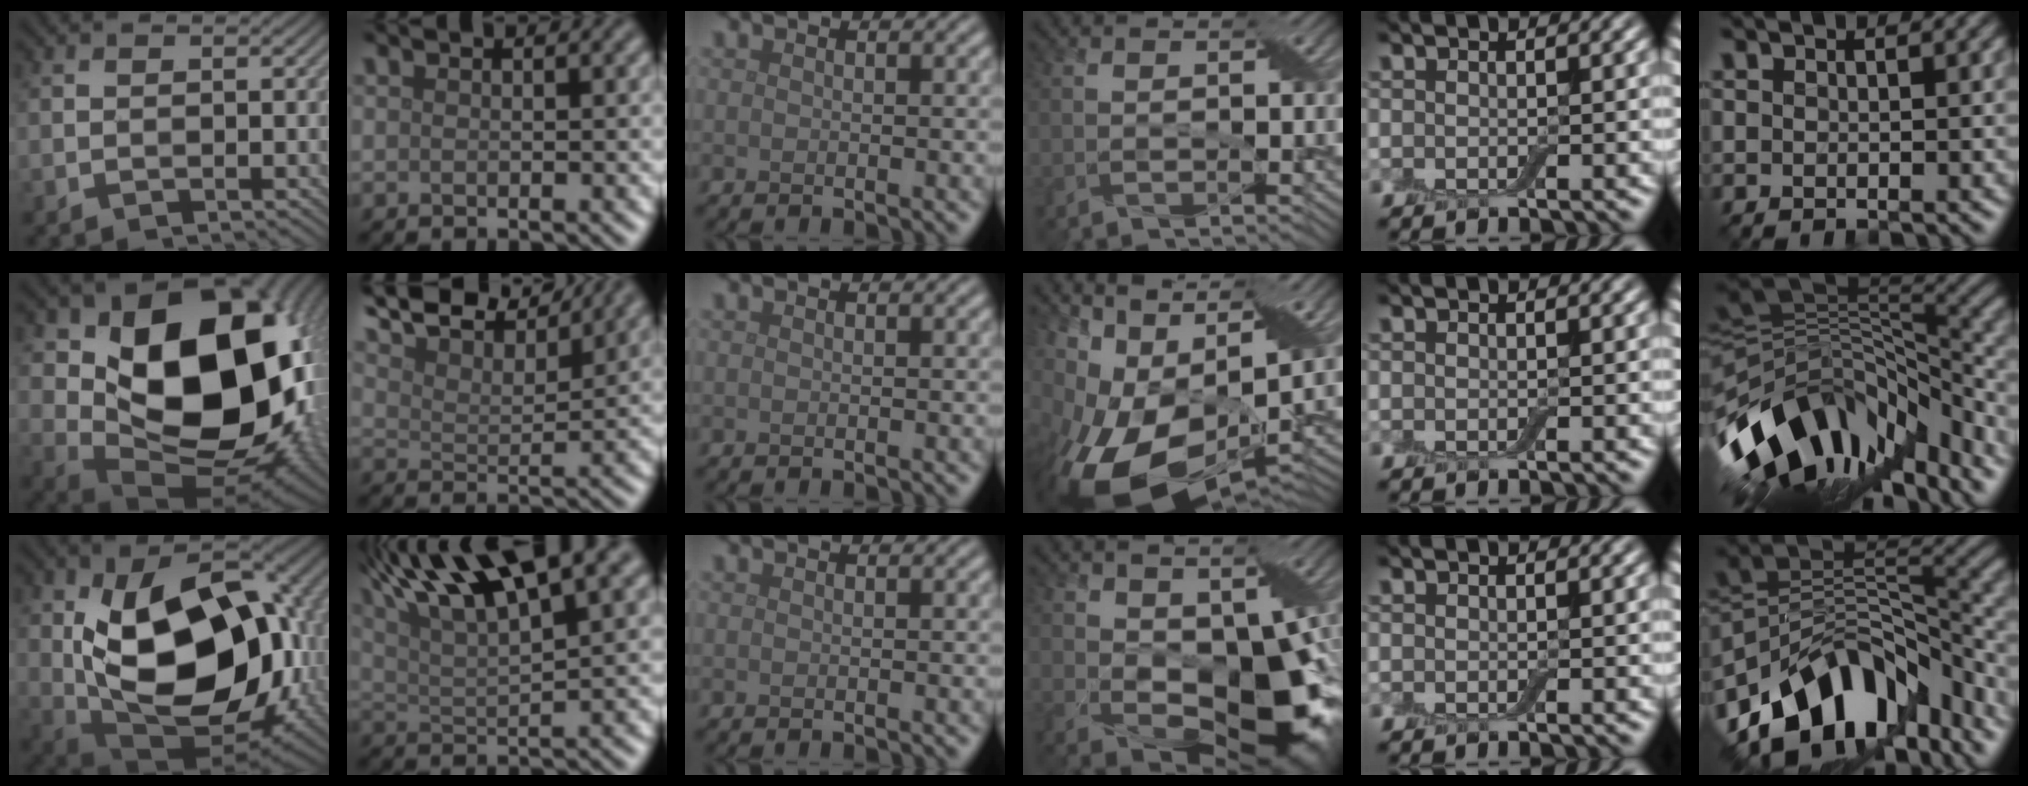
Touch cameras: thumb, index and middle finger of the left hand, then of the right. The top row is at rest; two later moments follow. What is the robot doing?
{"motion": "extract", "object": "airpods case & airpods"}